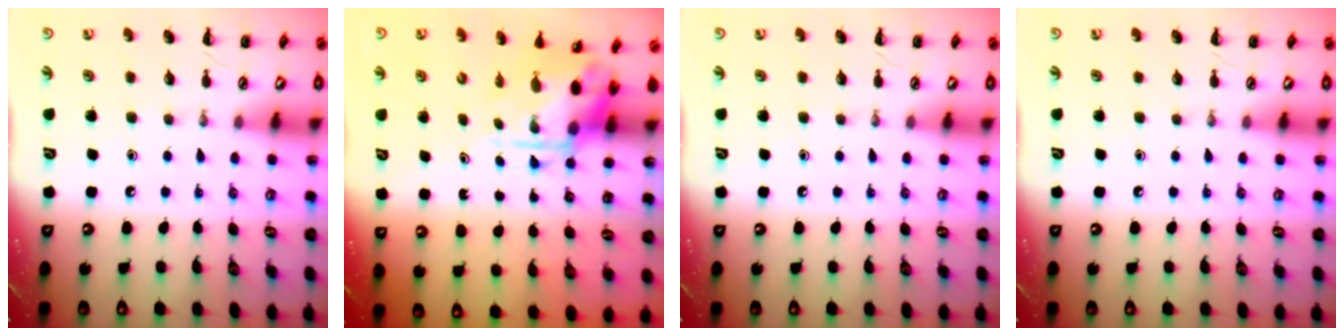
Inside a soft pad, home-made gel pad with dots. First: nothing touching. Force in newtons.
{"total": 5.4, "press": 5.2, "slide": 1.3}
{"total": 0.0}
{"total": 0.0}